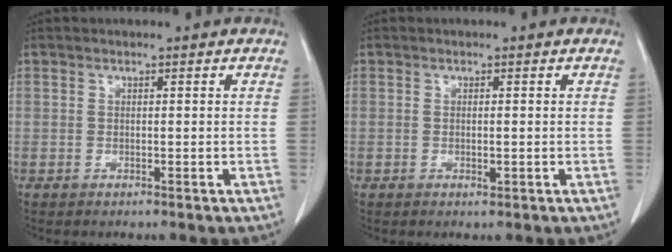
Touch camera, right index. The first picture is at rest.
{"total": 1.0, "force": [-0.1, 0.3, 0.9], "torque": [-0.016, -0.003, 0.000]}